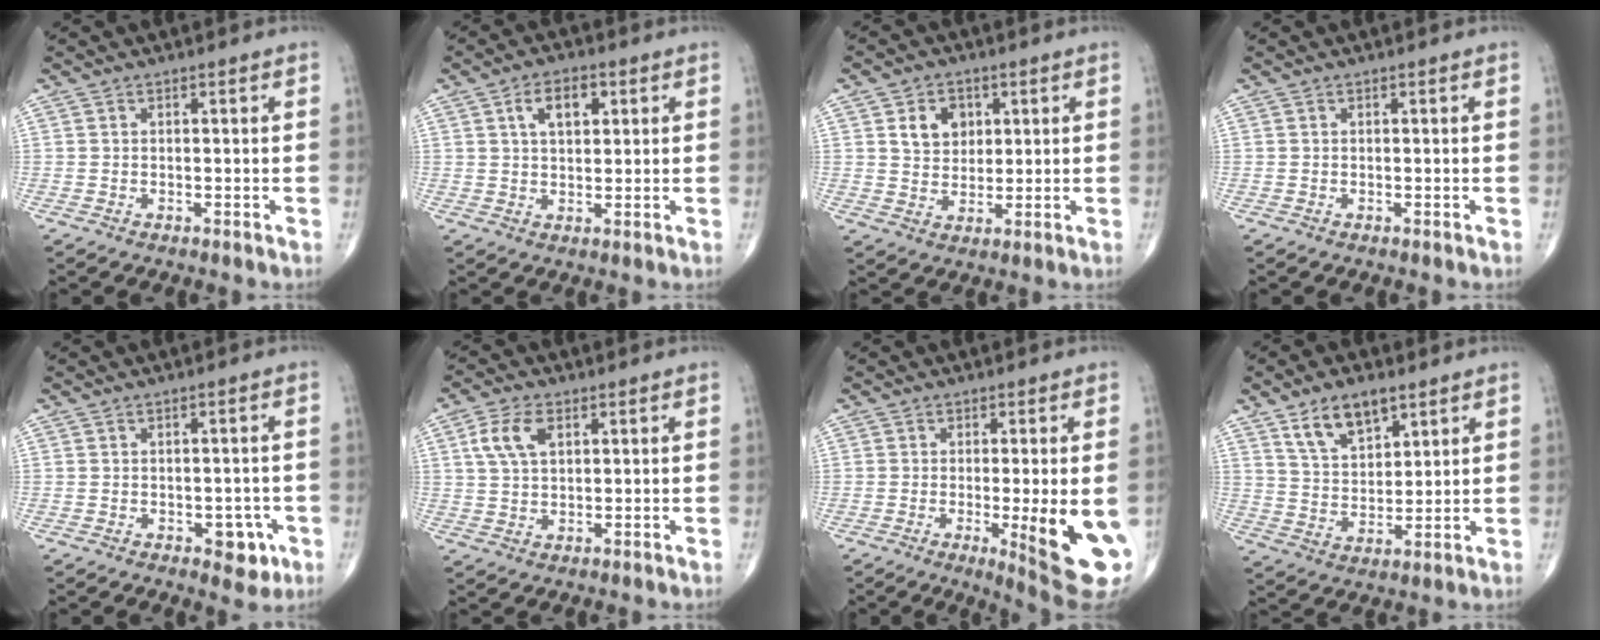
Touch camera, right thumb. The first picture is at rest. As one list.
[{"total": 6.3, "force": [2.3, 3.6, 4.7], "torque": [-0.064, 0.000, 0.038]}, {"total": 6.6, "force": [2.3, 5.2, 3.3], "torque": [-0.027, -0.009, 0.039]}, {"total": 0.0}, {"total": 4.8, "force": [-1.8, 2.8, 3.4], "torque": [-0.013, 0.006, -0.020]}, {"total": 6.6, "force": [2.3, 3.8, 4.9], "torque": [-0.099, 0.002, 0.045]}, {"total": 13.9, "force": [-3.1, 2.6, 13.3], "torque": [-0.143, -0.023, -0.030]}, {"total": 9.8, "force": [6.0, 4.9, 6.0], "torque": [-0.088, -0.031, 0.115]}]